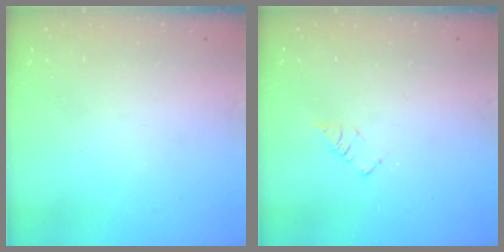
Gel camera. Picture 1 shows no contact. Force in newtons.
{"total": 2.6, "press": 2.6, "slide": 0.3}